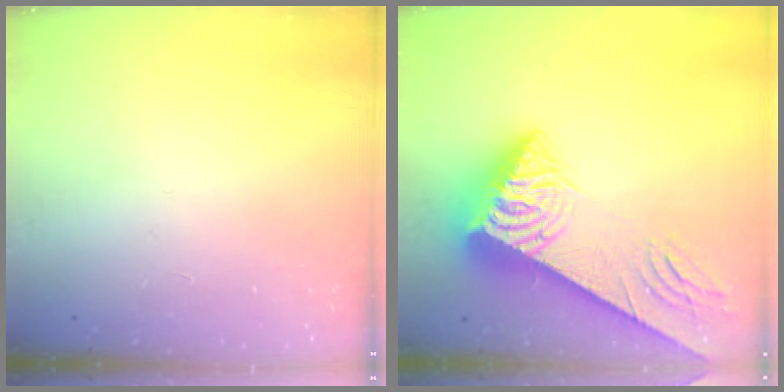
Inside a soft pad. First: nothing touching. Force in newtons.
{"total": 10.7, "press": 10.6, "slide": 1.2}